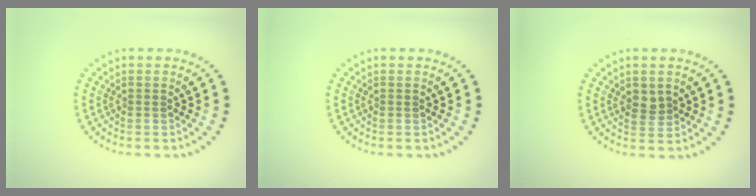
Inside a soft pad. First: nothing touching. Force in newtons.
{"total": 0.0}
{"total": 1.5, "press": 1.4, "slide": 0.5}